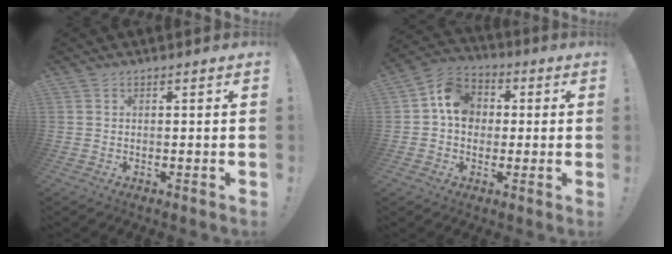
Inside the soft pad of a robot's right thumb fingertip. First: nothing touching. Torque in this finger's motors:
{"motor_torque": [0.74, 0.34, 0.43, -0.40, 0.00]}